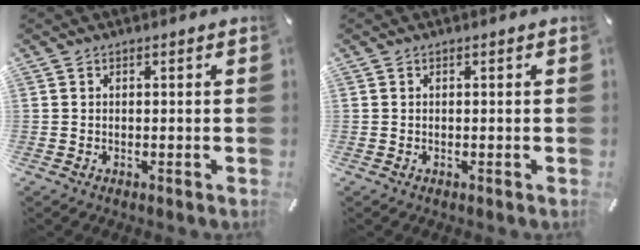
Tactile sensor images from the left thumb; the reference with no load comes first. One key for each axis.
{"total": 0.0}